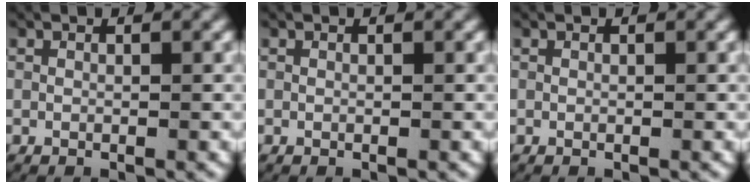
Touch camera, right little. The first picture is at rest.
{"total": 0.0}
{"total": 0.0}